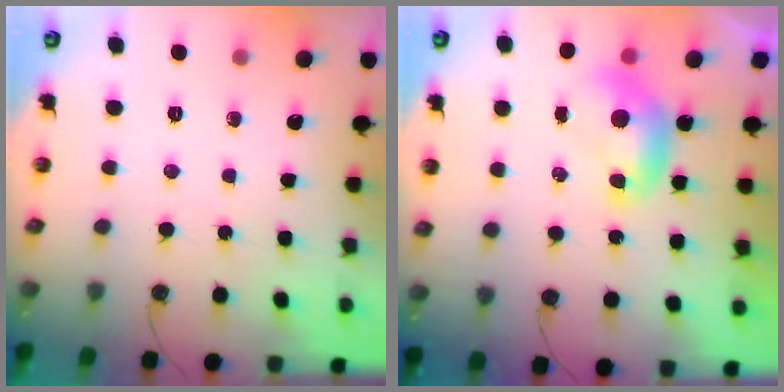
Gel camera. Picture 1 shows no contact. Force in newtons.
{"total": 0.0}